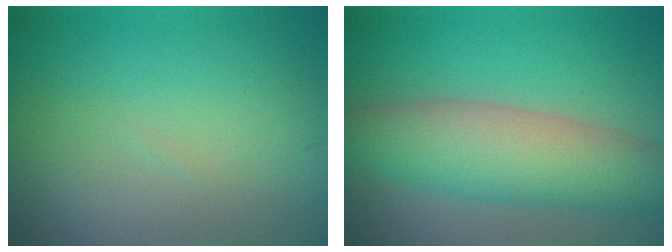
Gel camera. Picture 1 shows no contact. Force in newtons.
{"total": 7.5, "press": 7.5, "slide": 0.5}